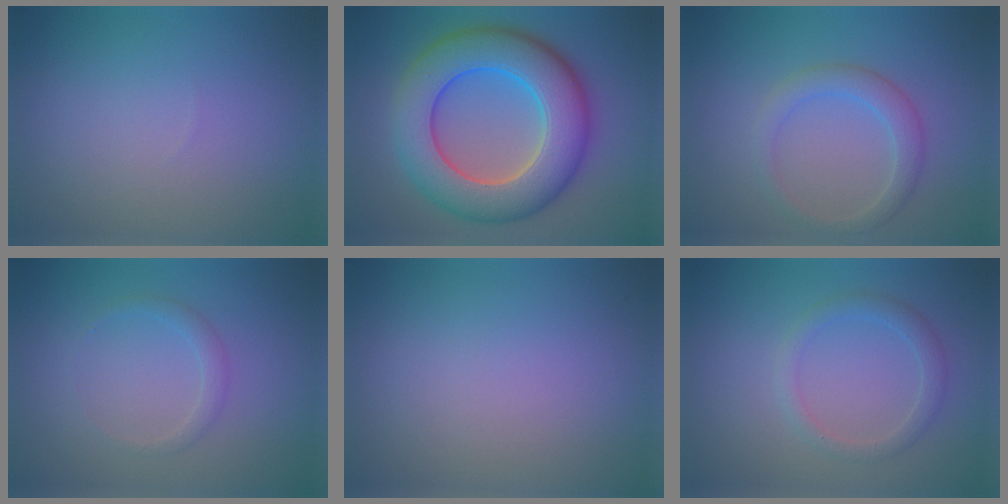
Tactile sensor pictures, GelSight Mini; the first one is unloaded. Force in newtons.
{"total": 11.1, "press": 11.1, "slide": 0.4}
{"total": 2.6, "press": 2.5, "slide": 0.2}
{"total": 1.2, "press": 1.2, "slide": 0.1}
{"total": 0.0}
{"total": 1.8, "press": 1.8, "slide": 0.0}